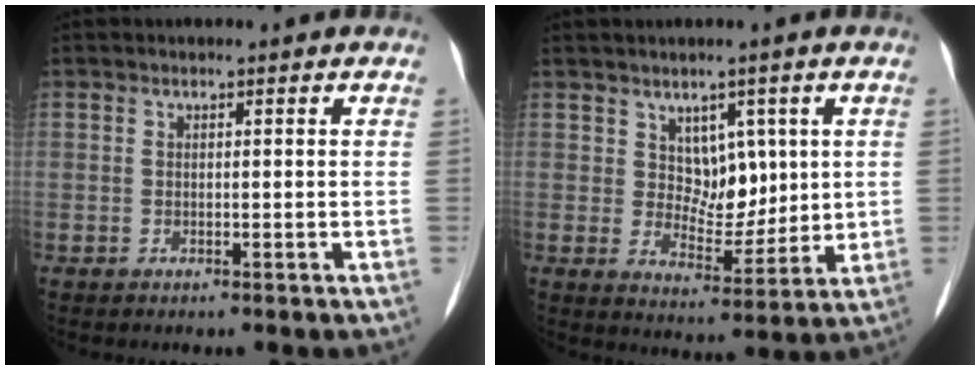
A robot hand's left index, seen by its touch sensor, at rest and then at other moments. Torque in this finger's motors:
{"motor_torque": [-0.18, 0.01, 0.07, 0.02]}